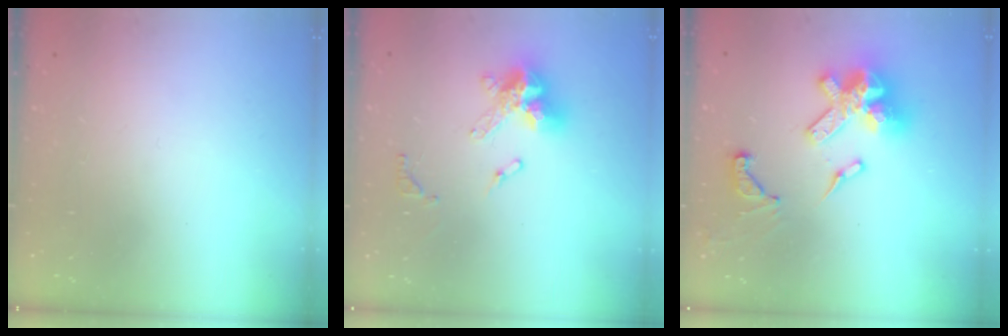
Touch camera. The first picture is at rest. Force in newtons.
{"total": 12.8, "press": 12.7, "slide": 1.4}
{"total": 17.8, "press": 17.7, "slide": 1.7}